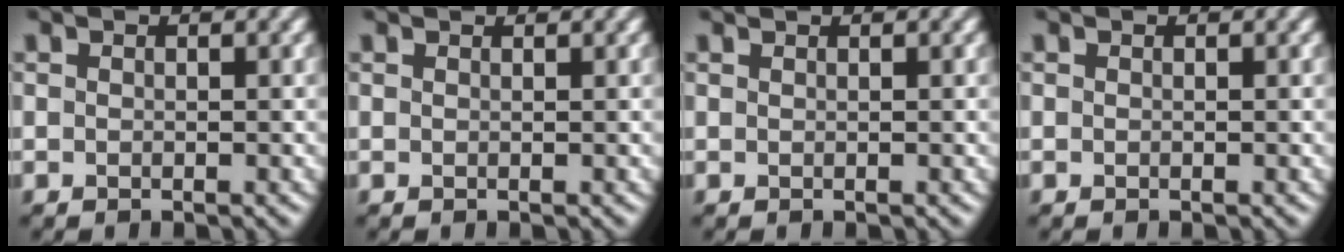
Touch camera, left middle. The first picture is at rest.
{"total": 0.6, "force": [0.6, 0.0, 0.0], "torque": [0.001, 0.000, 0.010]}
{"total": 0.5, "force": [0.5, -0.1, 0.1], "torque": [0.000, 0.000, 0.010]}
{"total": 0.0}